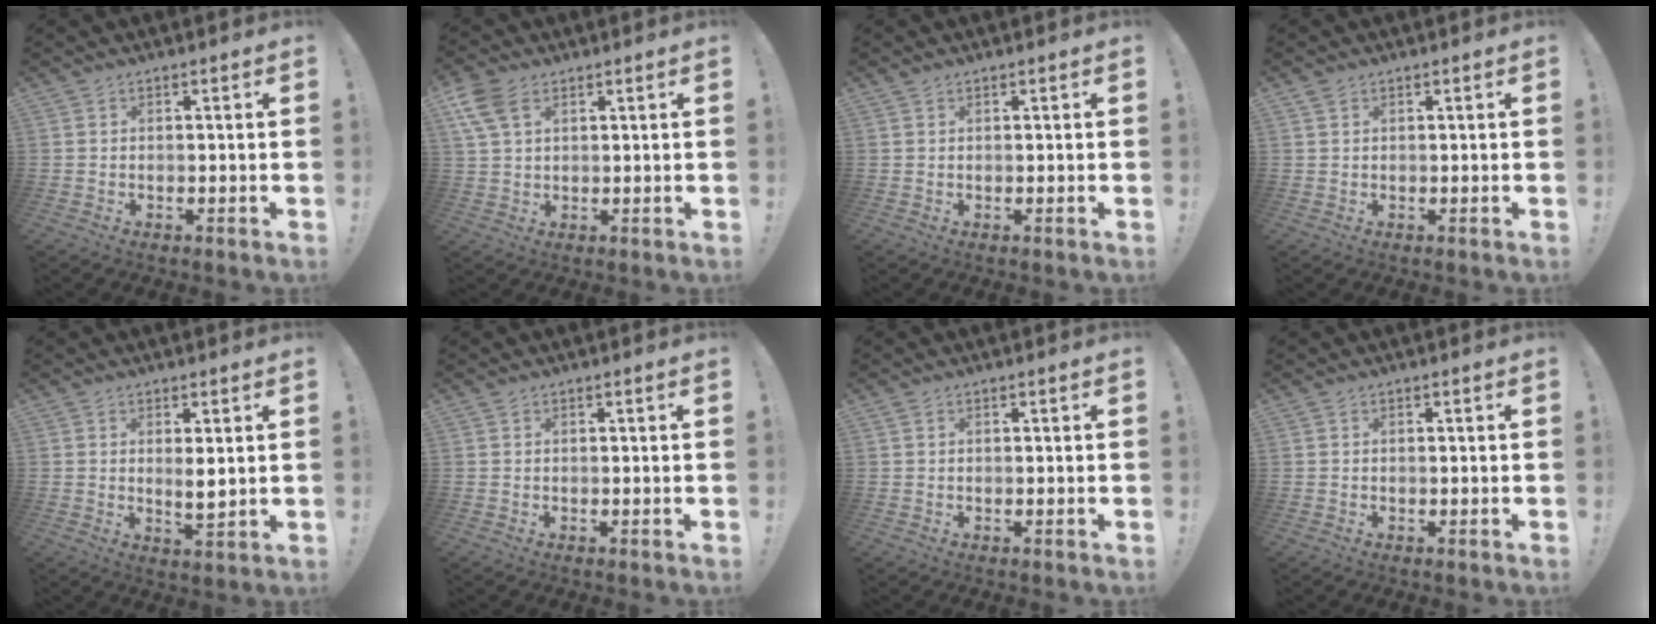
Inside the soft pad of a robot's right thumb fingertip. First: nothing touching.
{"total": 8.8, "force": [4.0, 5.7, 5.3], "torque": [-0.104, -0.010, 0.079]}
{"total": 0.6, "force": [0.5, 0.2, 0.1], "torque": [0.006, -0.003, 0.009]}
{"total": 1.1, "force": [0.8, 0.7, 0.3], "torque": [0.001, -0.003, 0.015]}
{"total": 4.3, "force": [1.3, 1.3, 3.9], "torque": [-0.045, -0.018, 0.017]}
{"total": 0.0}
{"total": 0.0}
{"total": 0.0}